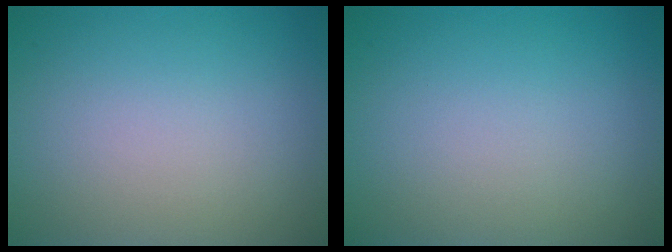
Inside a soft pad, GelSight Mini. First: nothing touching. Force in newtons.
{"total": 0.0}